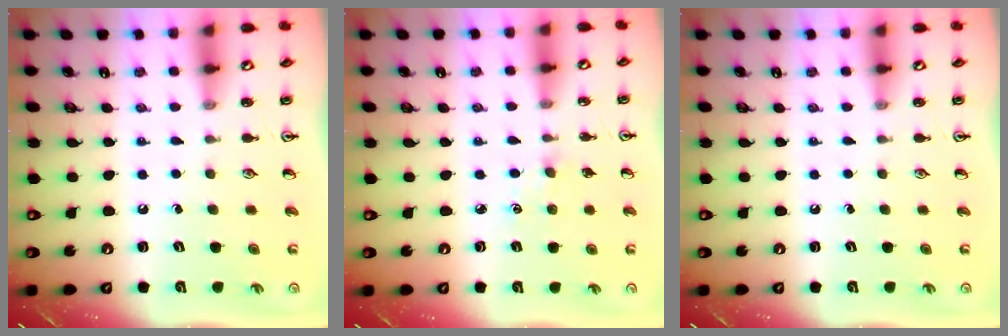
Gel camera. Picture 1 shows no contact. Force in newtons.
{"total": 2.0, "press": 2.0, "slide": 0.3}
{"total": 0.0}